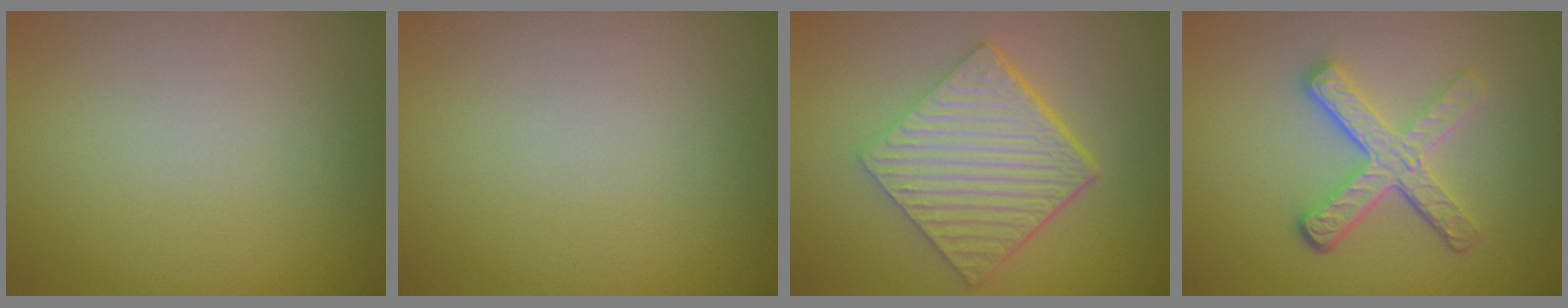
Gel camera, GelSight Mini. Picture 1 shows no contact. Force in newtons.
{"total": 0.0}
{"total": 6.6, "press": 4.7, "slide": 4.7}
{"total": 4.6, "press": 3.5, "slide": 3.0}